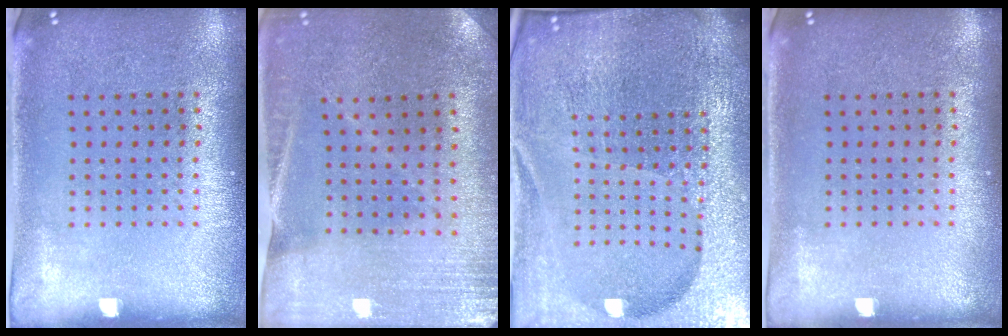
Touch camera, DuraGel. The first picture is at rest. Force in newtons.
{"total": 0.5, "press": 0.5, "slide": 0.0}
{"total": 6.7, "press": 5.8, "slide": 3.3}
{"total": 0.0}